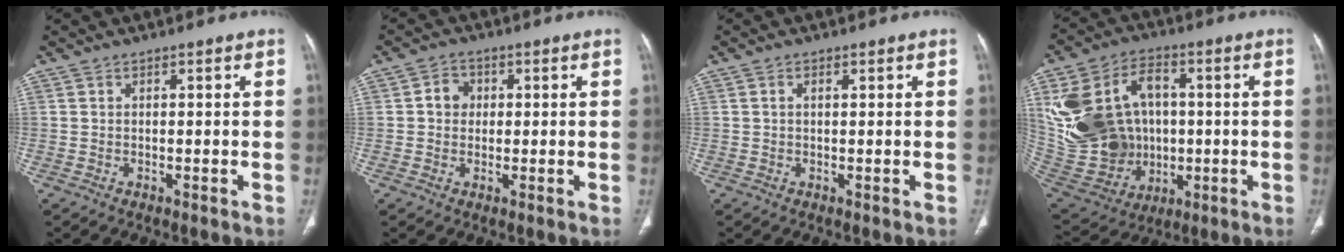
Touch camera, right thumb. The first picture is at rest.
{"total": 3.7, "force": [0.4, 3.3, 1.6], "torque": [-0.009, 0.008, 0.002]}
{"total": 1.0, "force": [0.3, 0.5, 0.8], "torque": [-0.019, 0.005, 0.006]}
{"total": 26.0, "force": [2.7, 20.0, 16.5], "torque": [-0.343, 0.023, 0.079]}